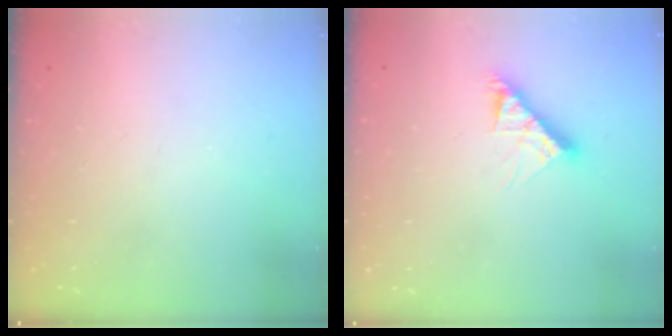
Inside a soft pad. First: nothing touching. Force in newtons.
{"total": 8.3, "press": 8.3, "slide": 0.5}